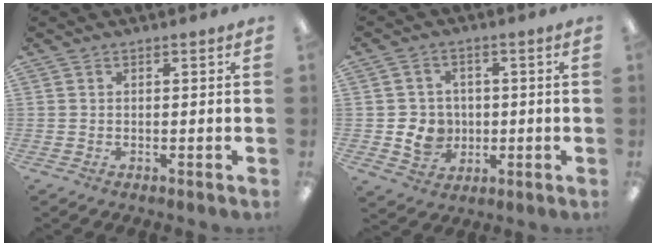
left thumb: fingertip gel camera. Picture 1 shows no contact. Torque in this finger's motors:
{"motor_torque": [-0.02, 0.03, 0.10, -0.11, 0.00]}